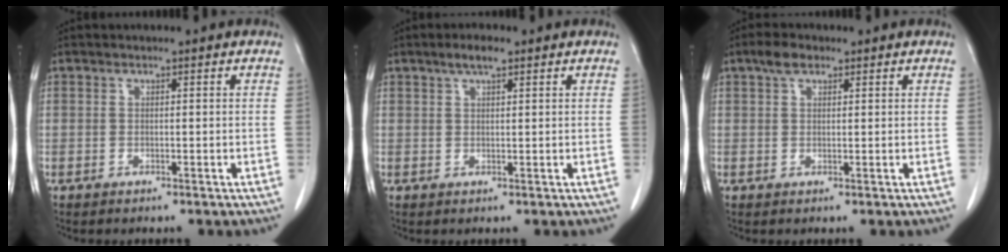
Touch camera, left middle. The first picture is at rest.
{"total": 2.7, "force": [1.8, 0.6, 1.9], "torque": [-0.040, 0.006, 0.031]}
{"total": 2.6, "force": [1.7, 1.3, 1.6], "torque": [-0.034, 0.010, 0.032]}